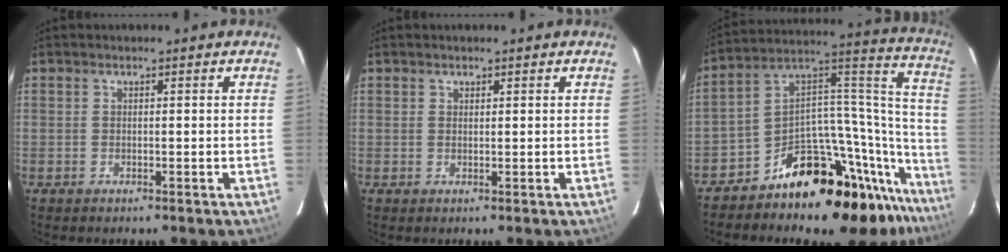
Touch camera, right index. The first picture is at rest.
{"total": 0.6, "force": [0.5, 0.4, 0.0], "torque": [0.000, 0.002, 0.008]}
{"total": 25.1, "force": [-19.4, 10.6, 11.9], "torque": [-0.107, 0.078, -0.299]}